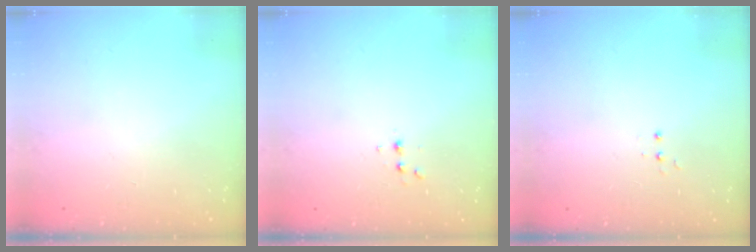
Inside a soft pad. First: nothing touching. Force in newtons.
{"total": 2.6, "press": 2.5, "slide": 0.8}
{"total": 3.1, "press": 3.0, "slide": 0.8}